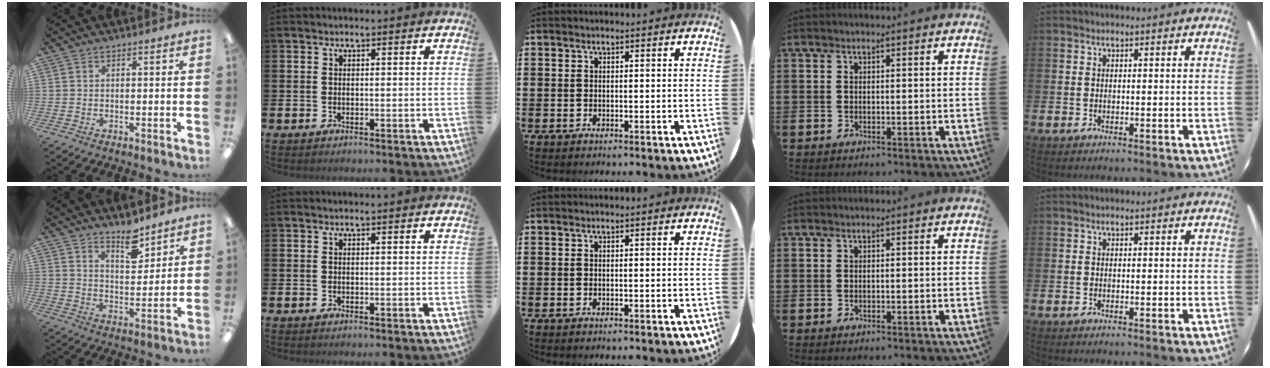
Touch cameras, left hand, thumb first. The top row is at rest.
{"thumb": {"total": 4.8, "force": [4.2, 1.4, 1.9], "torque": [-0.015, -0.034, 0.070]}}